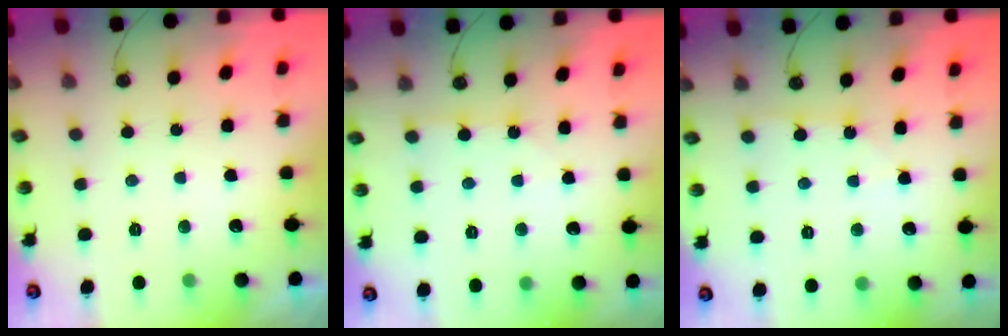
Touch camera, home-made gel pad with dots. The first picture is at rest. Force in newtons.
{"total": 4.2, "press": 4.2, "slide": 0.5}
{"total": 2.4, "press": 2.4, "slide": 0.3}